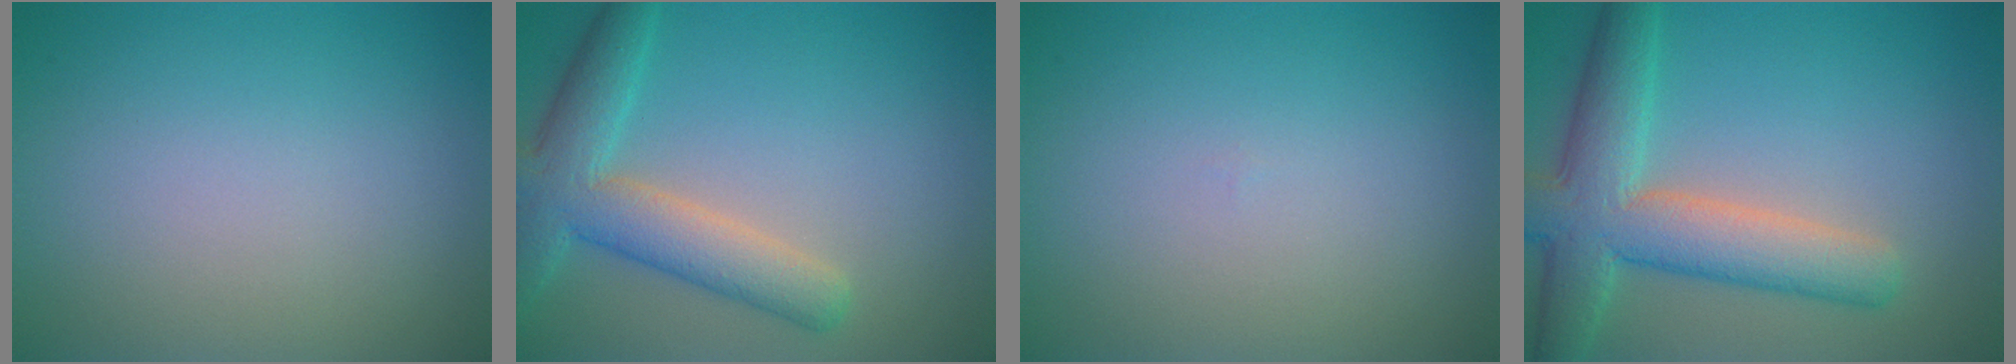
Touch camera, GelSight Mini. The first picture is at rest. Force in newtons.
{"total": 6.0, "press": 6.0, "slide": 0.4}
{"total": 0.0}
{"total": 7.7, "press": 7.7, "slide": 0.4}